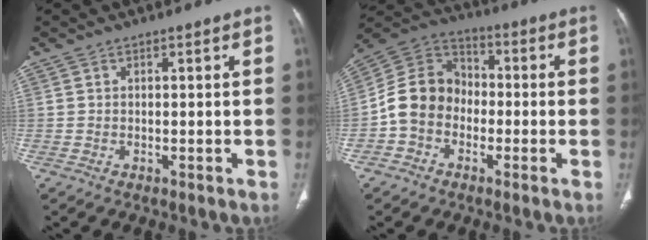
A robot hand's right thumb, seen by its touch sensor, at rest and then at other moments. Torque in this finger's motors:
{"motor_torque": [1.09, 1.88, 1.44, -0.73, 0.07]}